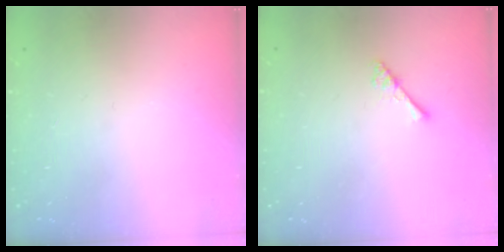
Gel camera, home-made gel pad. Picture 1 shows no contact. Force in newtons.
{"total": 2.5, "press": 2.5, "slide": 0.4}